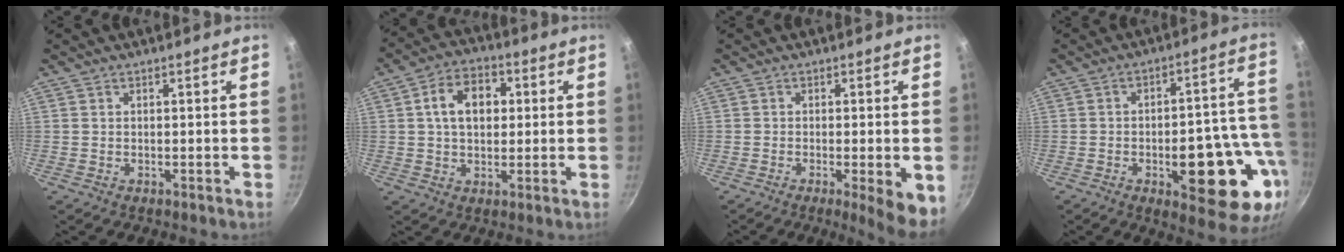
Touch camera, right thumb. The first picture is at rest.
{"total": 10.1, "force": [1.8, 7.0, 7.0], "torque": [-0.088, 0.015, 0.020]}
{"total": 7.3, "force": [-2.2, 1.4, 6.8], "torque": [-0.085, -0.001, -0.027]}
{"total": 19.7, "force": [-6.3, 7.8, 16.9], "torque": [-0.168, 0.028, -0.080]}